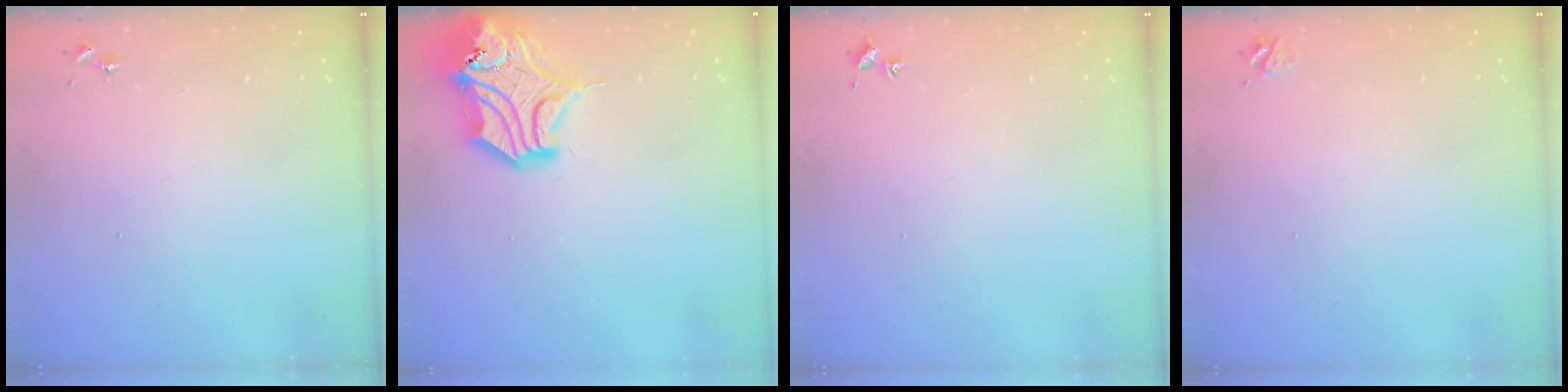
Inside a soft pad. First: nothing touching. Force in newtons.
{"total": 17.2, "press": 17.0, "slide": 2.4}
{"total": 1.8, "press": 1.8, "slide": 0.2}
{"total": 3.7, "press": 3.6, "slide": 0.5}